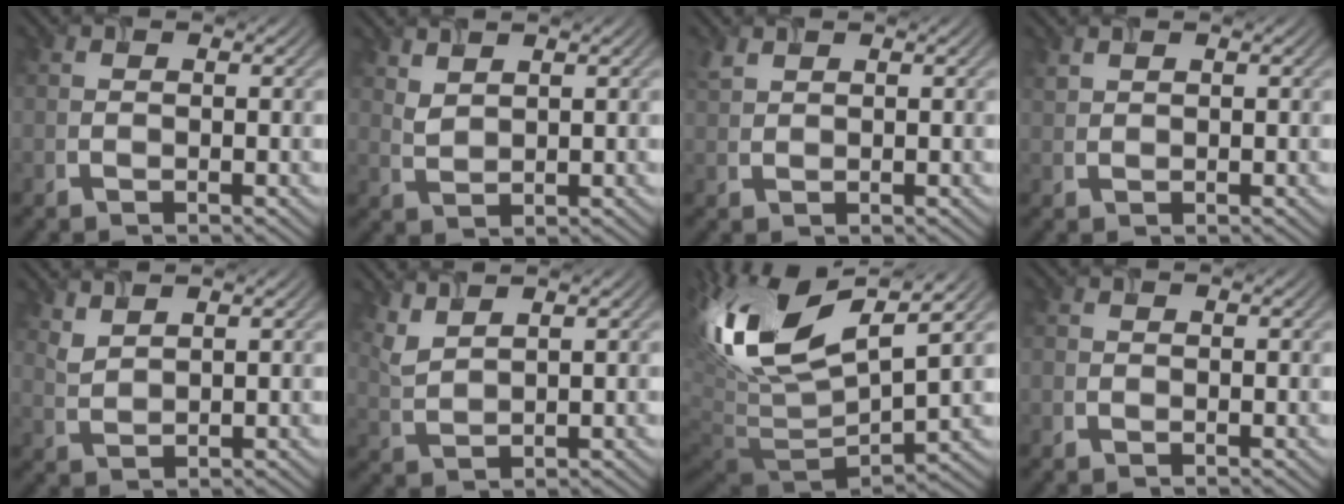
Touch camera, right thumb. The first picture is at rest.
{"total": 2.6, "force": [2.1, 0.8, 1.3], "torque": [-0.031, -0.001, 0.047]}
{"total": 1.7, "force": [1.3, 0.6, 0.8], "torque": [-0.027, 0.004, 0.034]}
{"total": 1.1, "force": [1.0, 0.3, 0.4], "torque": [-0.019, 0.003, 0.026]}
{"total": 2.6, "force": [2.2, 0.6, 1.2], "torque": [-0.033, 0.000, 0.054]}
{"total": 3.5, "force": [2.9, 0.7, 1.8], "torque": [-0.054, 0.004, 0.067]}
{"total": 16.7, "force": [5.3, 7.6, 13.9], "torque": [-0.314, 0.011, 0.095]}
{"total": 0.5, "force": [-0.3, 0.4, 0.0], "torque": [-0.001, -0.007, -0.007]}